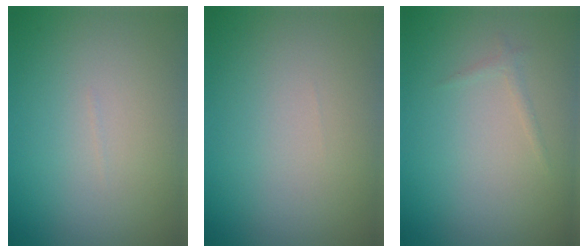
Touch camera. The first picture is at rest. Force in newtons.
{"total": 0.0}
{"total": 0.7, "press": 0.7, "slide": 0.0}